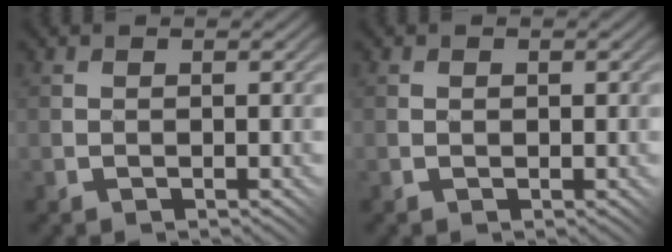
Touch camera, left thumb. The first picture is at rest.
{"total": 0.6, "force": [0.0, 0.4, 0.5], "torque": [-0.006, 0.000, 0.001]}